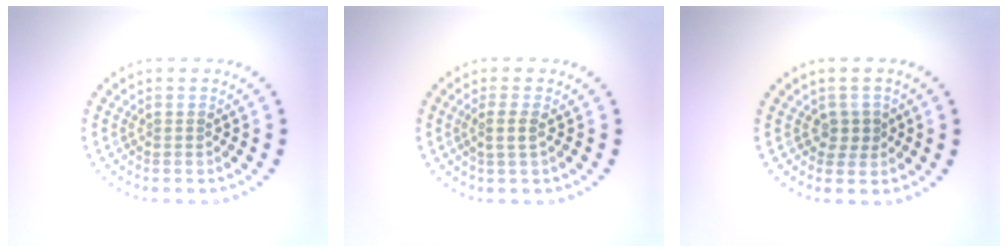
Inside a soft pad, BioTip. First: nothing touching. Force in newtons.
{"total": 1.5, "press": 1.3, "slide": 0.8}
{"total": 1.7, "press": 1.5, "slide": 0.8}